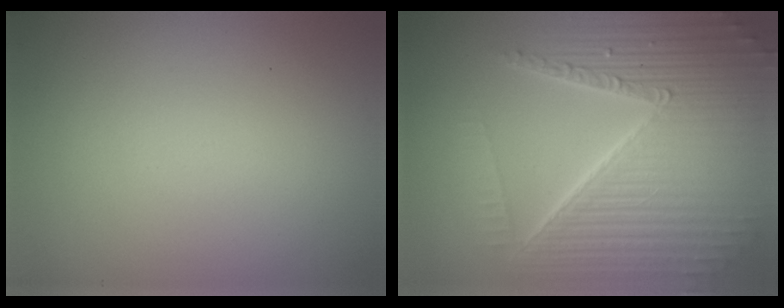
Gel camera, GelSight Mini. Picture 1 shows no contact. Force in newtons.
{"total": 10.0, "press": 6.4, "slide": 7.8}